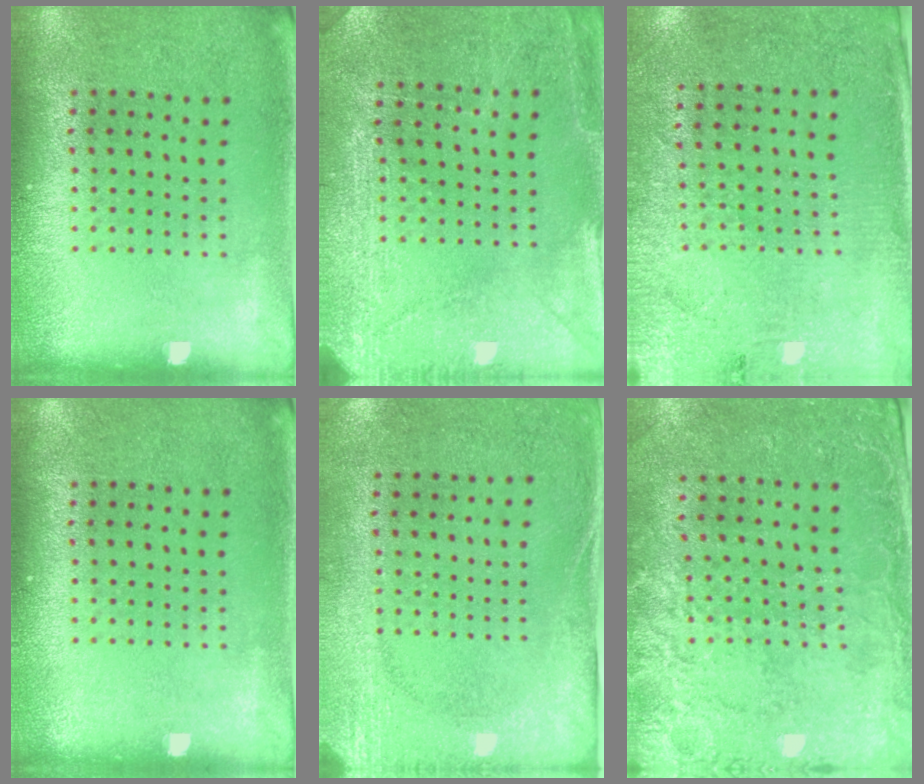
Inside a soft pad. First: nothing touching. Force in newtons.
{"total": 2.9, "press": 2.8, "slide": 0.7}
{"total": 2.7, "press": 2.5, "slide": 1.1}
{"total": 0.0}
{"total": 2.7, "press": 2.2, "slide": 1.7}
{"total": 2.6, "press": 2.2, "slide": 1.2}